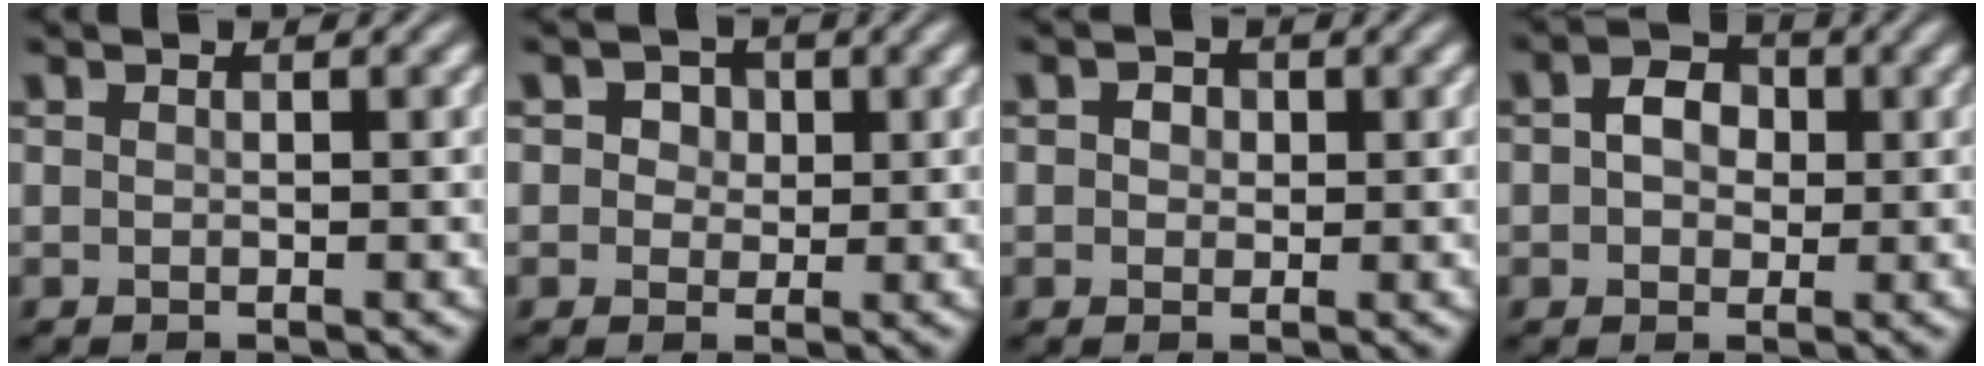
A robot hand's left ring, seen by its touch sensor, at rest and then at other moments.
{"total": 2.9, "force": [1.2, 2.3, 1.3], "torque": [-0.016, 0.007, 0.005]}
{"total": 1.7, "force": [0.5, 1.4, 0.8], "torque": [-0.009, 0.009, -0.004]}
{"total": 3.6, "force": [0.6, 2.8, 2.3], "torque": [-0.037, 0.004, -0.005]}